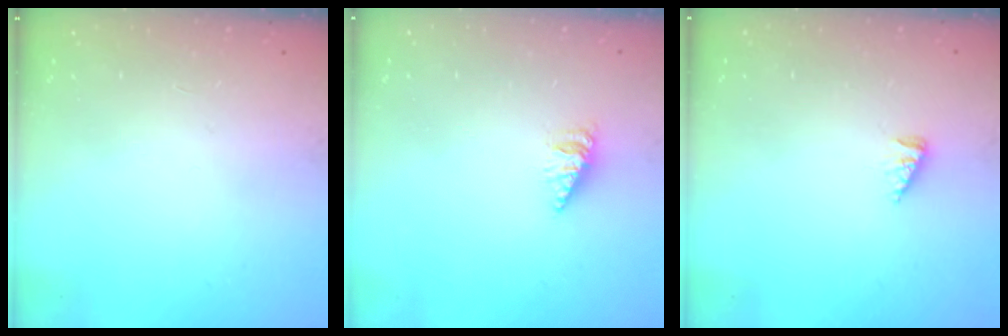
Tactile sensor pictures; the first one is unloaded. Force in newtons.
{"total": 3.0, "press": 3.0, "slide": 0.4}
{"total": 2.5, "press": 2.5, "slide": 0.4}